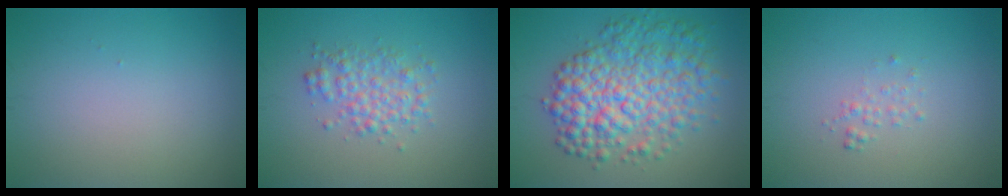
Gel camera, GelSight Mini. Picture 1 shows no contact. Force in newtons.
{"total": 2.7, "press": 2.7, "slide": 0.0}
{"total": 8.1, "press": 8.1, "slide": 0.1}
{"total": 0.9, "press": 0.9, "slide": 0.1}